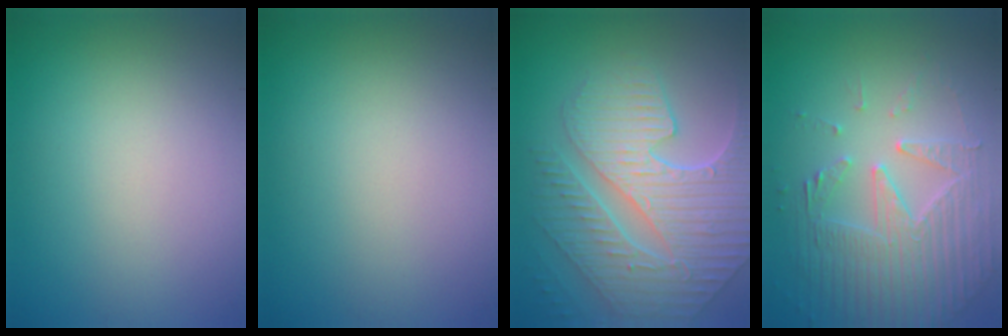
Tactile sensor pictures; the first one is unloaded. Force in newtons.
{"total": 0.0}
{"total": 9.3, "press": 6.3, "slide": 6.8}
{"total": 5.2, "press": 4.5, "slide": 2.6}